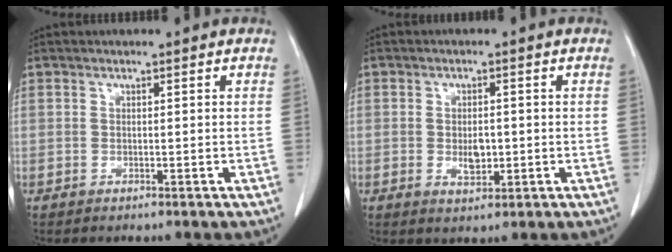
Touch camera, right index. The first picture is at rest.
{"total": 3.3, "force": [-0.4, 1.8, 2.7], "torque": [-0.049, -0.002, -0.001]}